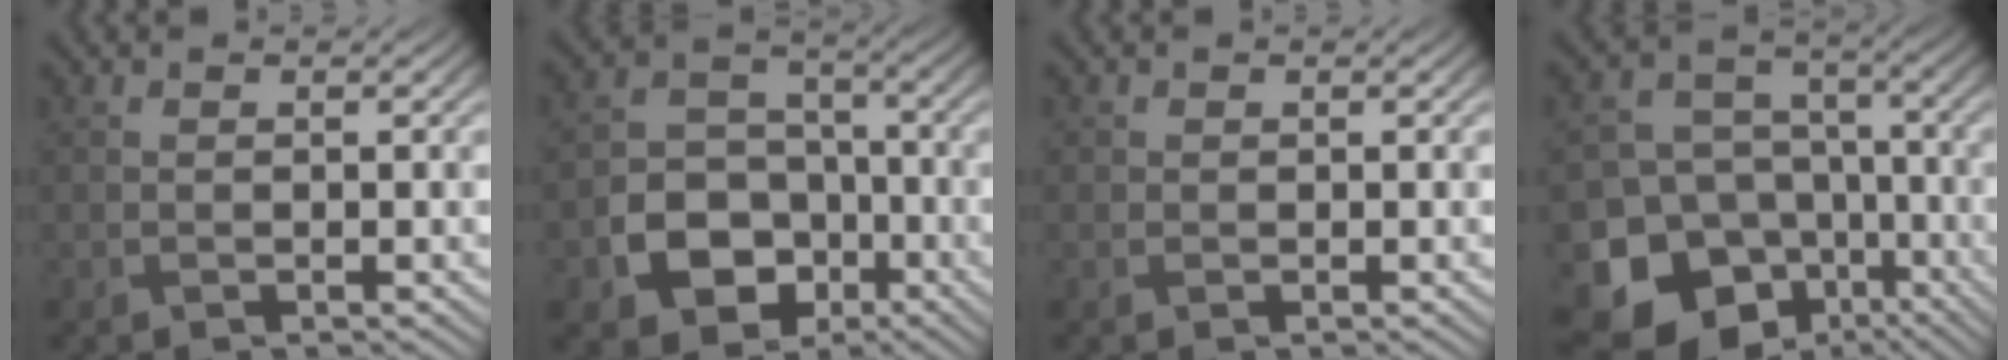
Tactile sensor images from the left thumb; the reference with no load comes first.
{"total": 10.0, "force": [-4.3, 7.7, 4.7], "torque": [-0.101, -0.029, -0.084]}
{"total": 0.6, "force": [0.2, 0.6, 0.1], "torque": [0.003, -0.002, 0.000]}
{"total": 16.1, "force": [-8.8, 12.5, 5.2], "torque": [-0.136, -0.052, -0.132]}